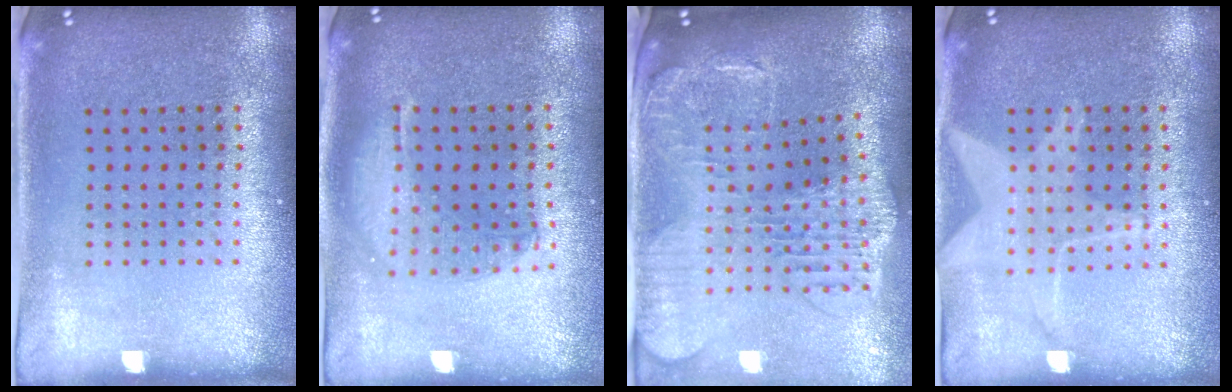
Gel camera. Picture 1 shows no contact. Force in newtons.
{"total": 1.3, "press": 1.2, "slide": 0.4}
{"total": 2.5, "press": 2.2, "slide": 1.2}
{"total": 1.5, "press": 1.5, "slide": 0.2}